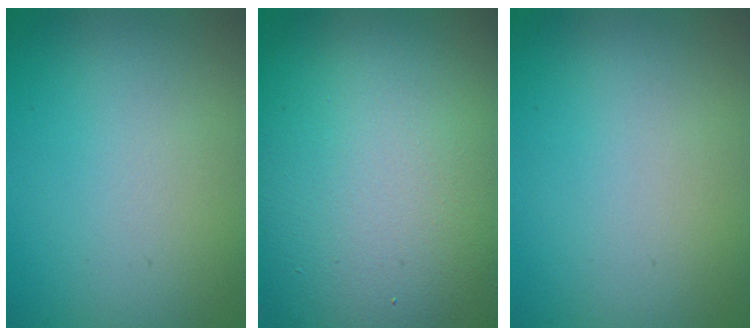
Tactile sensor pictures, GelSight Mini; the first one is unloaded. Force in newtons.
{"total": 17.0, "press": 17.0, "slide": 1.0}
{"total": 0.0}